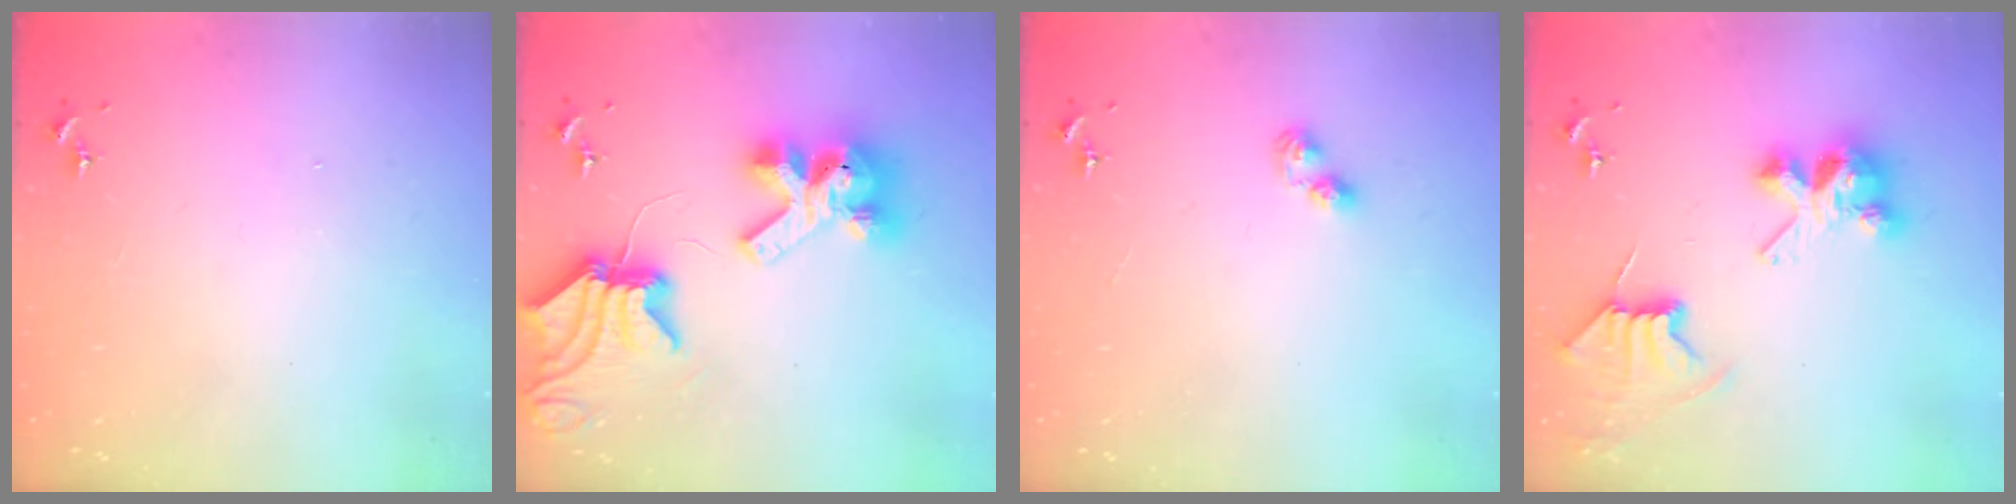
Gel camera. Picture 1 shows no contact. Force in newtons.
{"total": 14.5, "press": 14.3, "slide": 1.8}
{"total": 5.6, "press": 5.6, "slide": 0.6}
{"total": 8.5, "press": 8.5, "slide": 0.7}